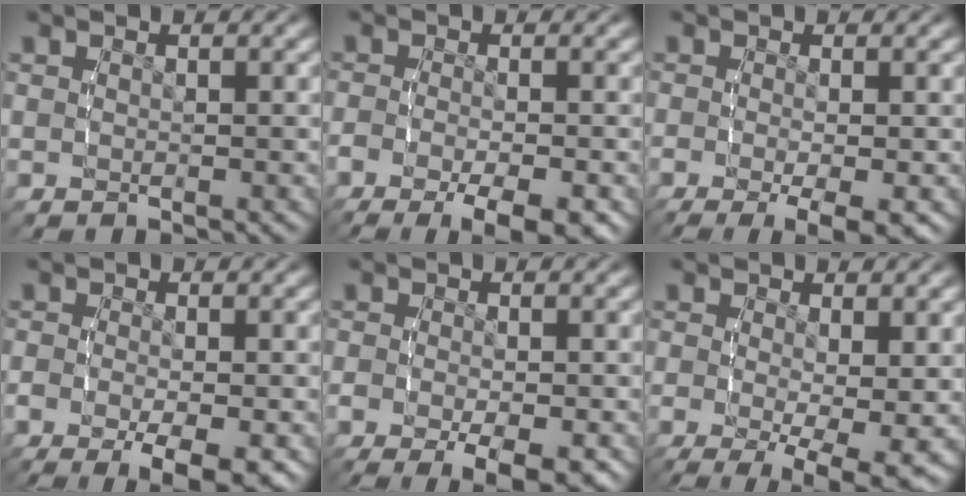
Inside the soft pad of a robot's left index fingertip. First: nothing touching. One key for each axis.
{"total": 7.2, "fx": -4.6, "fy": 2.9, "fz": 4.7, "tx": -0.075, "ty": -0.019, "tz": -0.060}
{"total": 6.1, "fx": -3.9, "fy": 2.2, "fz": 4.2, "tx": -0.069, "ty": -0.027, "tz": -0.043}
{"total": 6.6, "fx": -3.8, "fy": 2.6, "fz": 4.7, "tx": -0.078, "ty": -0.025, "tz": -0.043}
{"total": 5.9, "fx": -3.3, "fy": 2.5, "fz": 4.2, "tx": -0.069, "ty": -0.023, "tz": -0.037}
{"total": 7.9, "fx": -4.5, "fy": 2.7, "fz": 6.0, "tx": -0.103, "ty": -0.059, "tz": -0.039}